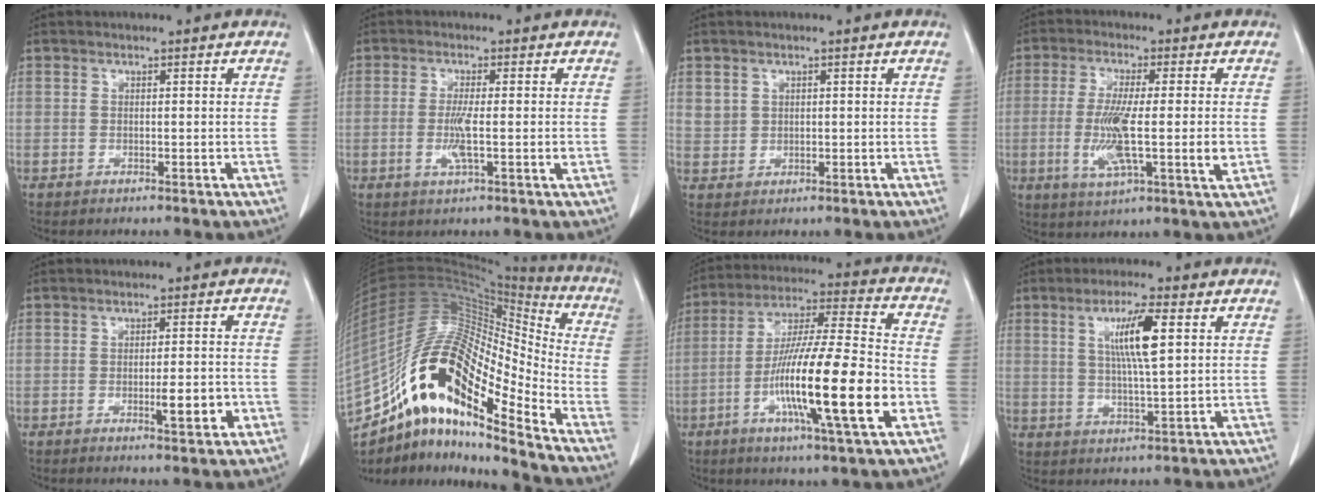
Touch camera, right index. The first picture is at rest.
{"total": 4.5, "force": [-0.9, 0.1, 4.4], "torque": [-0.089, -0.008, -0.016]}
{"total": 2.4, "force": [1.0, 2.1, 0.4], "torque": [0.000, 0.004, 0.021]}
{"total": 10.7, "force": [-1.5, 1.0, 10.6], "torque": [-0.200, -0.016, -0.029]}
{"total": 5.1, "force": [-1.8, 0.8, 4.7], "torque": [-0.069, -0.002, -0.020]}
{"total": 24.5, "force": [-14.9, 5.8, 18.5], "torque": [-0.375, 0.014, -0.266]}
{"total": 19.8, "force": [-5.9, 0.9, 18.9], "torque": [-0.334, -0.016, -0.103]}
{"total": 7.8, "force": [2.3, 0.4, 7.5], "torque": [-0.138, 0.001, 0.041]}